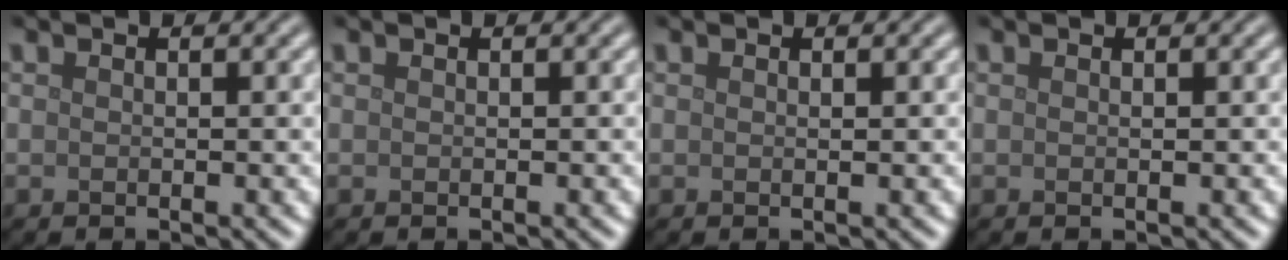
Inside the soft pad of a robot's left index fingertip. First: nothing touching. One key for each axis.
{"total": 0.0}
{"total": 0.0}
{"total": 0.0}